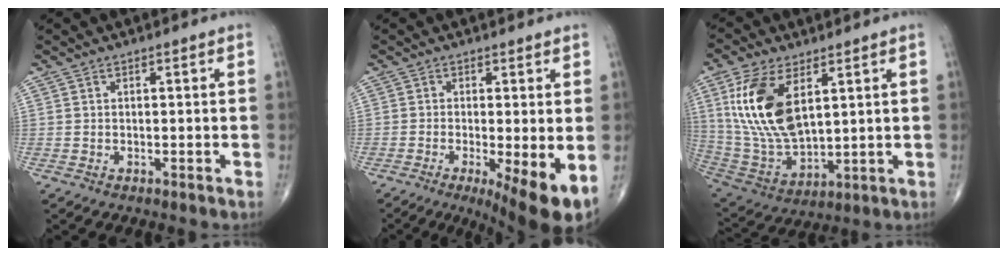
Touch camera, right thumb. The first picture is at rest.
{"total": 9.7, "force": [-3.0, 2.1, 9.0], "torque": [-0.138, -0.021, -0.044]}
{"total": 17.2, "force": [5.9, 8.6, 13.7], "torque": [-0.268, -0.025, 0.125]}